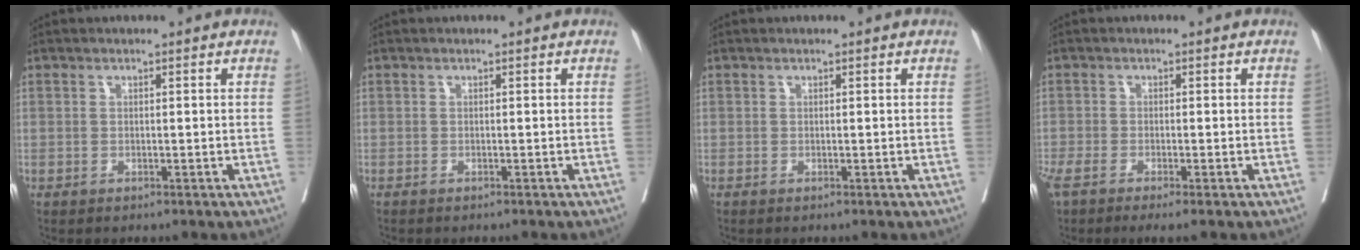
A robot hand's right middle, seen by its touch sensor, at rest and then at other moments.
{"total": 0.7, "force": [-0.6, 0.1, 0.2], "torque": [-0.009, -0.002, -0.012]}
{"total": 0.0}
{"total": 4.5, "force": [-3.3, 0.4, 3.1], "torque": [-0.055, -0.009, -0.058]}